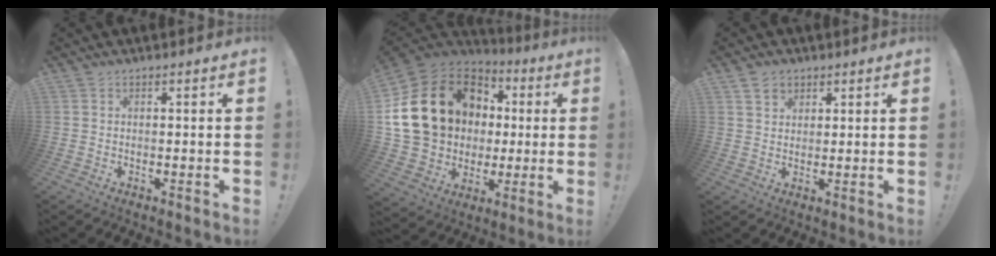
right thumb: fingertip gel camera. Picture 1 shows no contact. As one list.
[{"total": 22.7, "force": [5.4, 18.1, 12.6], "torque": [-0.222, -0.004, 0.138]}, {"total": 4.1, "force": [2.7, 2.9, 1.2], "torque": [-0.017, -0.009, 0.049]}]